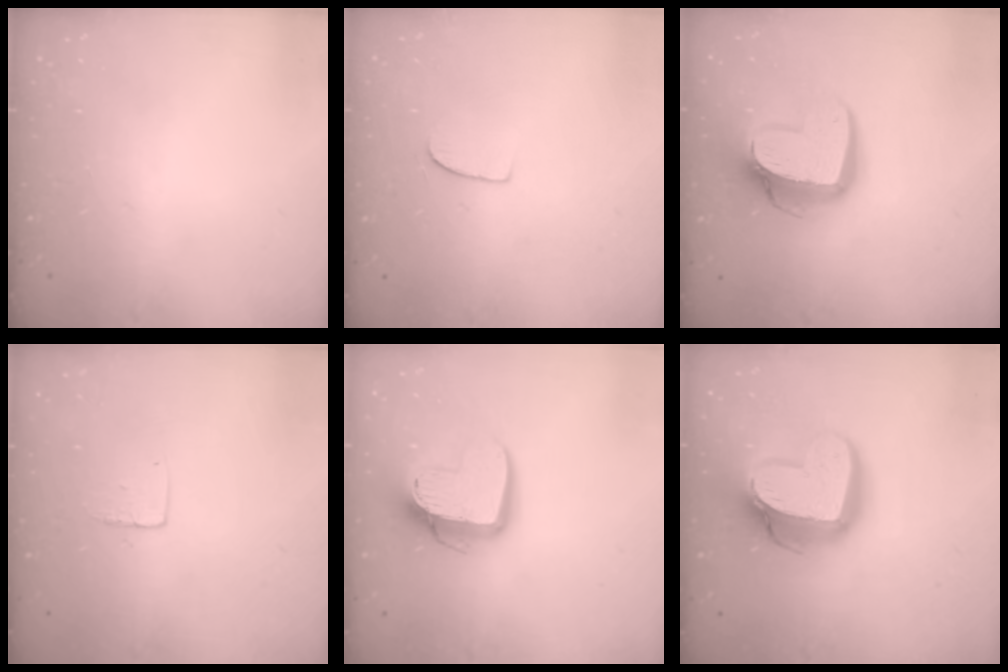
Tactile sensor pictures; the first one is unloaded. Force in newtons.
{"total": 5.4, "press": 5.4, "slide": 0.4}
{"total": 14.4, "press": 14.3, "slide": 1.3}
{"total": 3.6, "press": 3.6, "slide": 0.3}
{"total": 13.8, "press": 13.8, "slide": 1.2}
{"total": 18.9, "press": 18.8, "slide": 1.6}